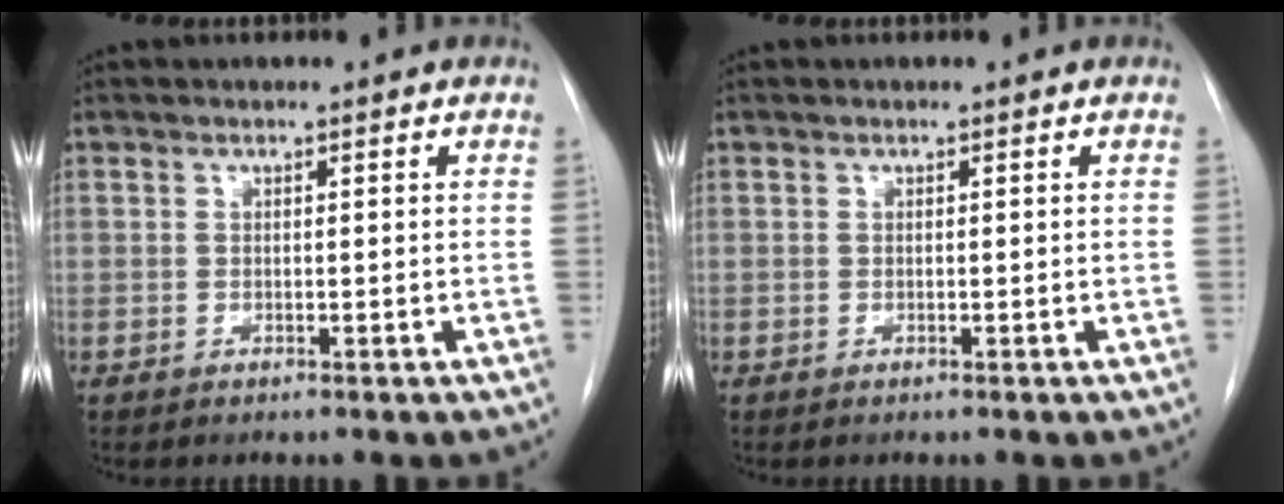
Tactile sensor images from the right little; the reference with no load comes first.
{"total": 0.0}